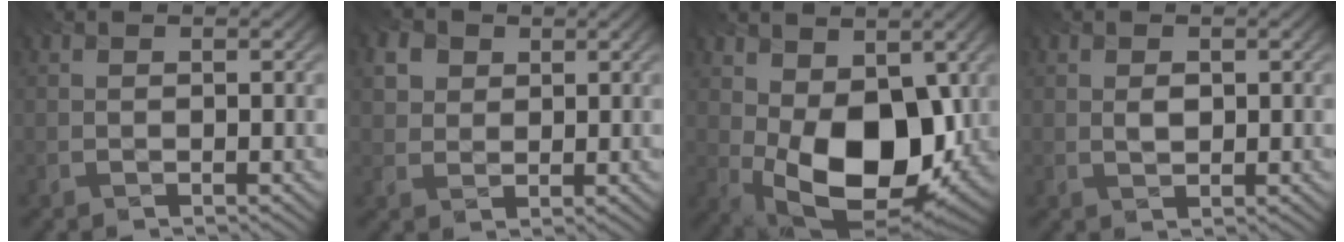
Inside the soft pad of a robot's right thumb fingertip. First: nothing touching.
{"total": 3.4, "force": [1.4, 2.9, 1.1], "torque": [-0.043, -0.008, 0.038]}
{"total": 14.4, "force": [-0.2, 8.7, 11.4], "torque": [-0.192, -0.035, 0.008]}
{"total": 1.1, "force": [-0.1, 0.8, 0.7], "torque": [-0.015, -0.003, 0.001]}